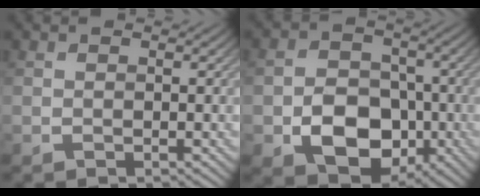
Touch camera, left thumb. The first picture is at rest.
{"total": 8.8, "force": [-3.0, 6.5, 5.2], "torque": [-0.092, -0.014, -0.058]}